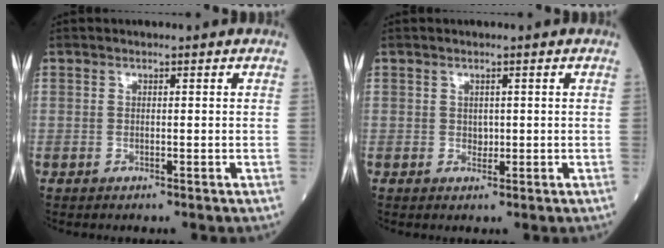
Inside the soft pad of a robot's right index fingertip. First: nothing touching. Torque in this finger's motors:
{"motor_torque": [0.08, 0.04, 0.03, -0.01]}